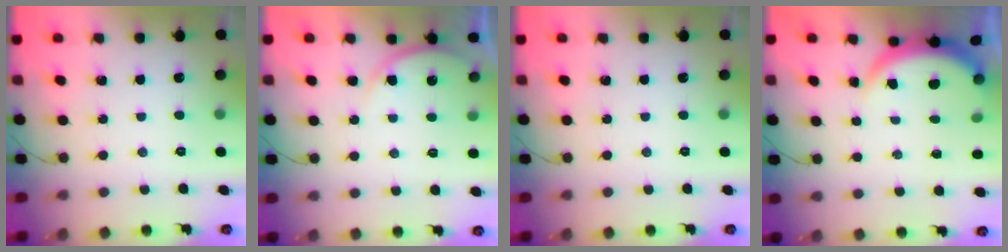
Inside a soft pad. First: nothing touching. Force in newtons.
{"total": 6.3, "press": 6.3, "slide": 0.3}
{"total": 0.0}
{"total": 4.0, "press": 4.0, "slide": 0.2}